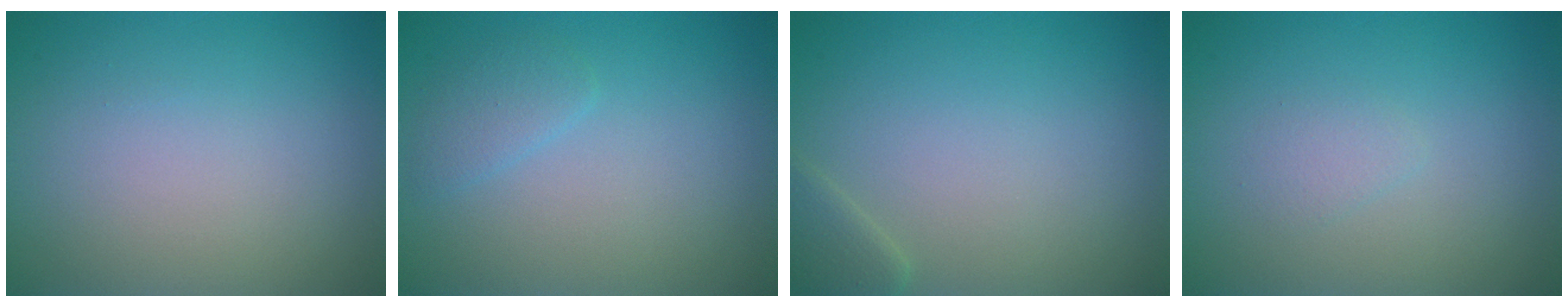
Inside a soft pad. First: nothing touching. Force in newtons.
{"total": 1.4, "press": 1.4, "slide": 0.1}
{"total": 1.7, "press": 1.7, "slide": 0.1}
{"total": 0.9, "press": 0.9, "slide": 0.1}